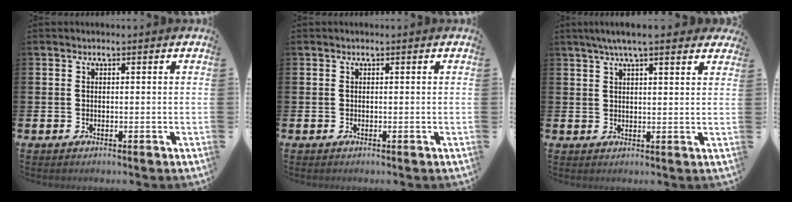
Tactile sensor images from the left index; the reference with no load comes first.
{"total": 0.0}
{"total": 5.2, "force": [4.3, 0.7, 2.7], "torque": [-0.051, -0.008, 0.075]}